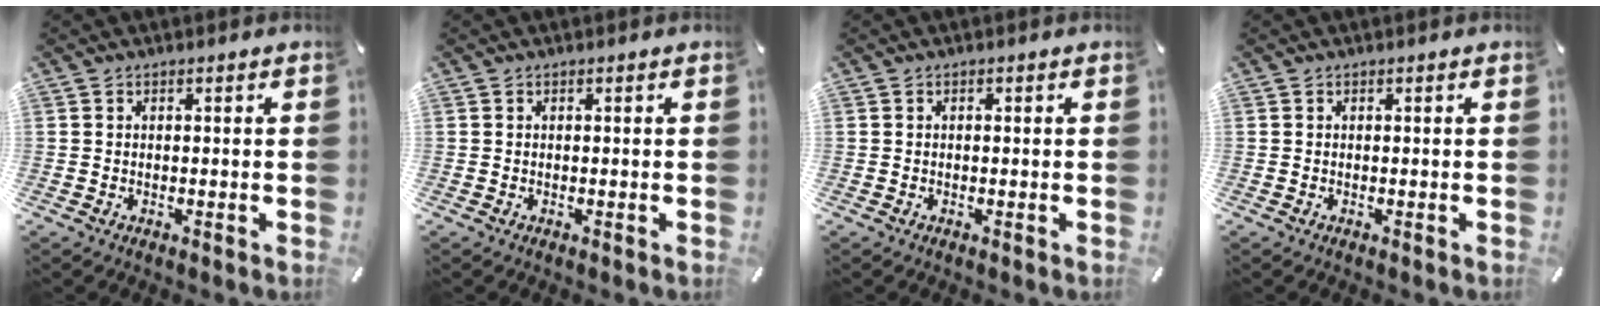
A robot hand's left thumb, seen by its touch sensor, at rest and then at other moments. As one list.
[{"total": 0.0}, {"total": 0.0}, {"total": 0.0}]